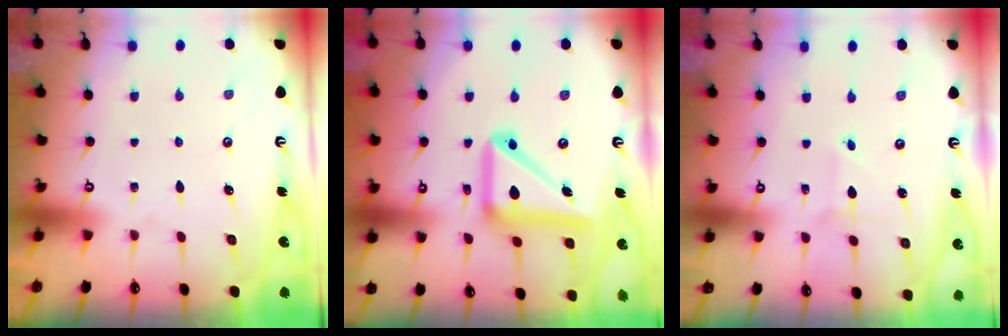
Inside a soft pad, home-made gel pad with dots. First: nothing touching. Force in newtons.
{"total": 15.5, "press": 15.3, "slide": 1.8}
{"total": 2.0, "press": 2.0, "slide": 0.1}